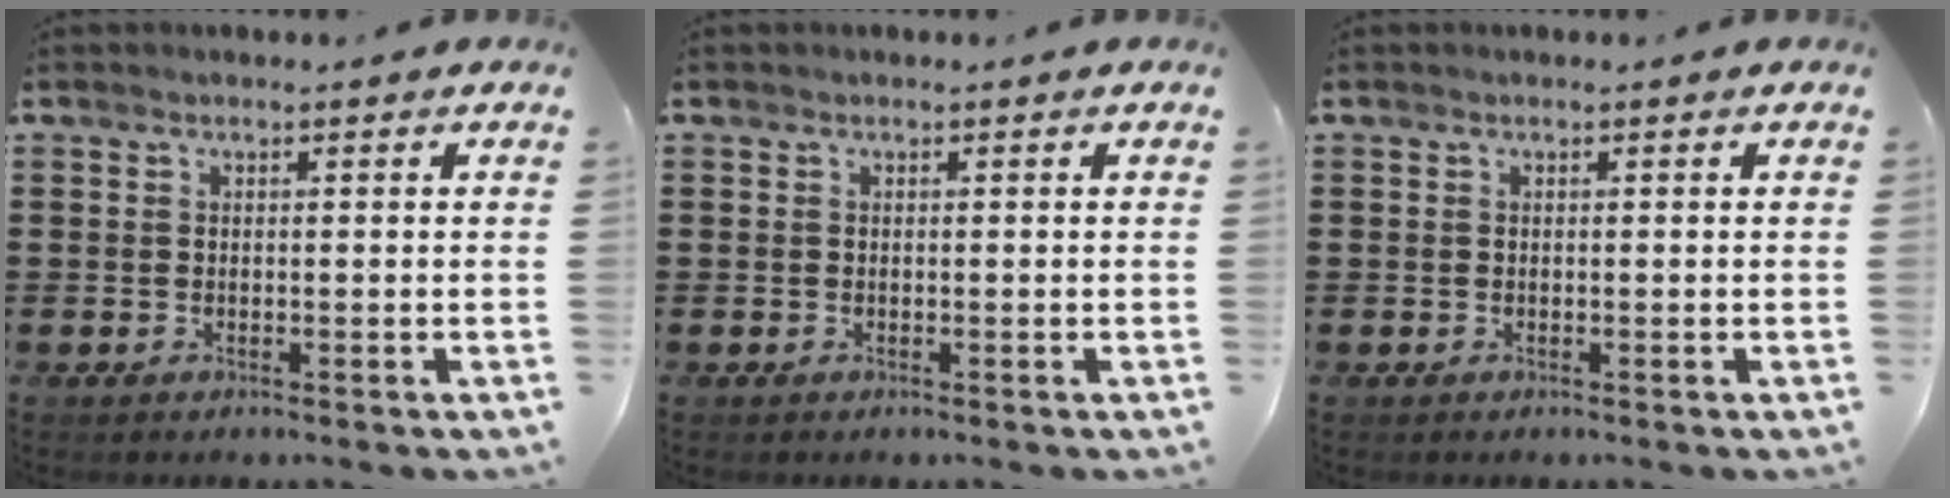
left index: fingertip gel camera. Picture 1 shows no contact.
{"total": 0.0}
{"total": 0.0}